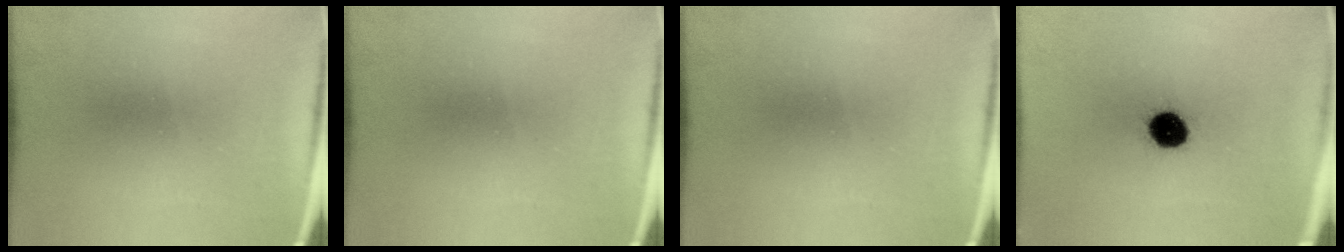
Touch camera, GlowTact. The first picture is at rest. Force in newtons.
{"total": 0.0}
{"total": 0.0}
{"total": 8.6}